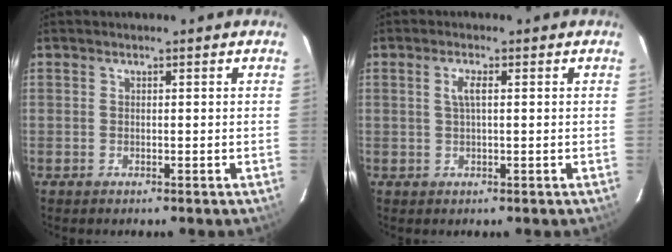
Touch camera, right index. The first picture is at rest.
{"total": 2.2, "force": [0.4, 0.4, 2.1], "torque": [-0.043, 0.003, 0.008]}